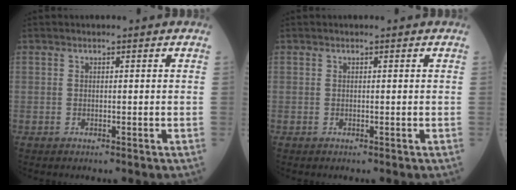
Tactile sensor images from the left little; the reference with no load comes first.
{"total": 0.0}